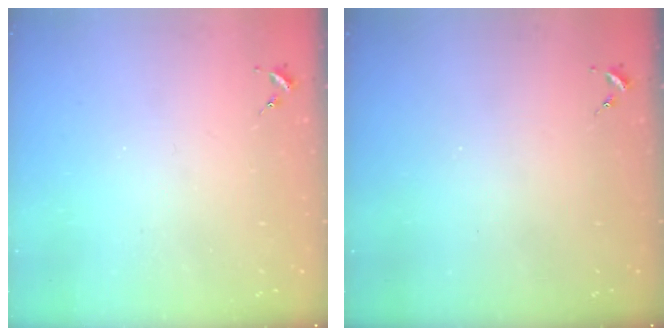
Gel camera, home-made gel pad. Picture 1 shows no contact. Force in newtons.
{"total": 0.0}